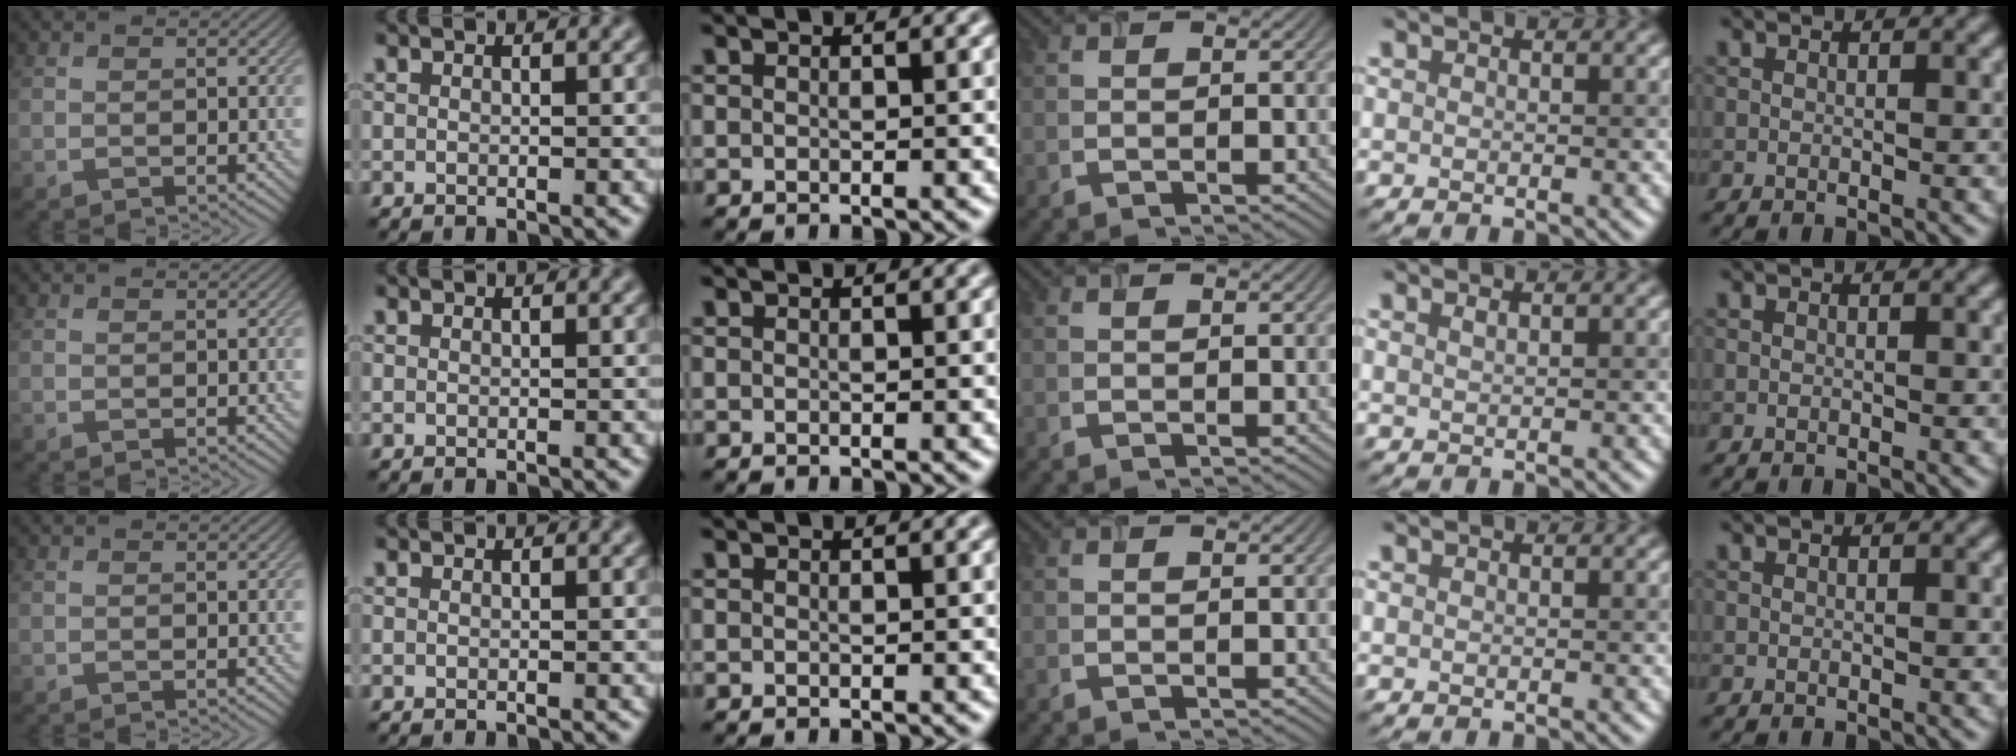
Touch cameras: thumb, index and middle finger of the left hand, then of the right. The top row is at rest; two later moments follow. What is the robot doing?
{"motion": "insert", "object": "airpods case & airpods"}